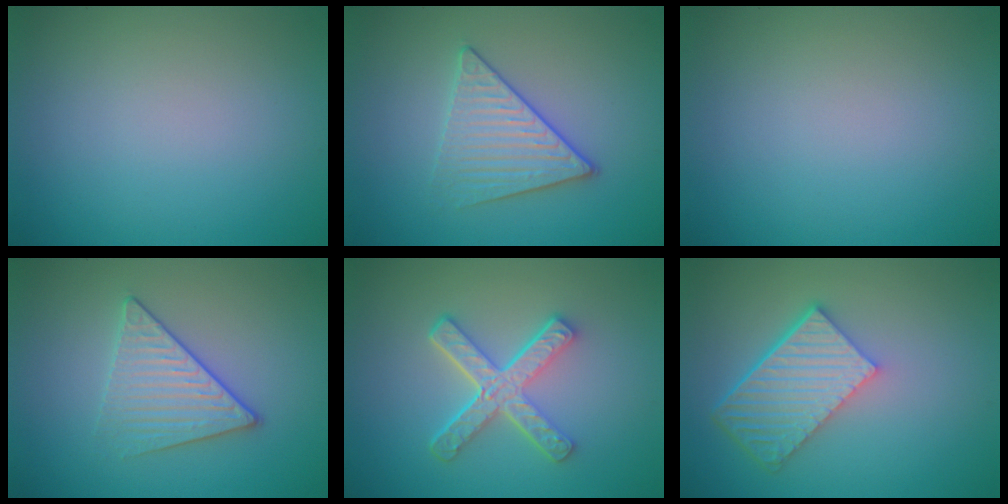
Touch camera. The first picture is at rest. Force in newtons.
{"total": 3.4, "press": 3.2, "slide": 1.1}
{"total": 0.0}
{"total": 3.4, "press": 3.1, "slide": 1.3}
{"total": 5.2, "press": 3.6, "slide": 3.7}
{"total": 6.5, "press": 4.6, "slide": 4.6}